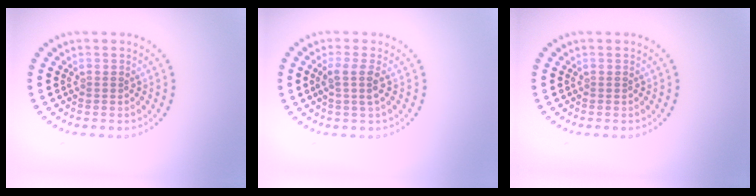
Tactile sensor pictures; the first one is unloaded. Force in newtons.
{"total": 1.9, "press": 1.5, "slide": 1.1}
{"total": 0.0}